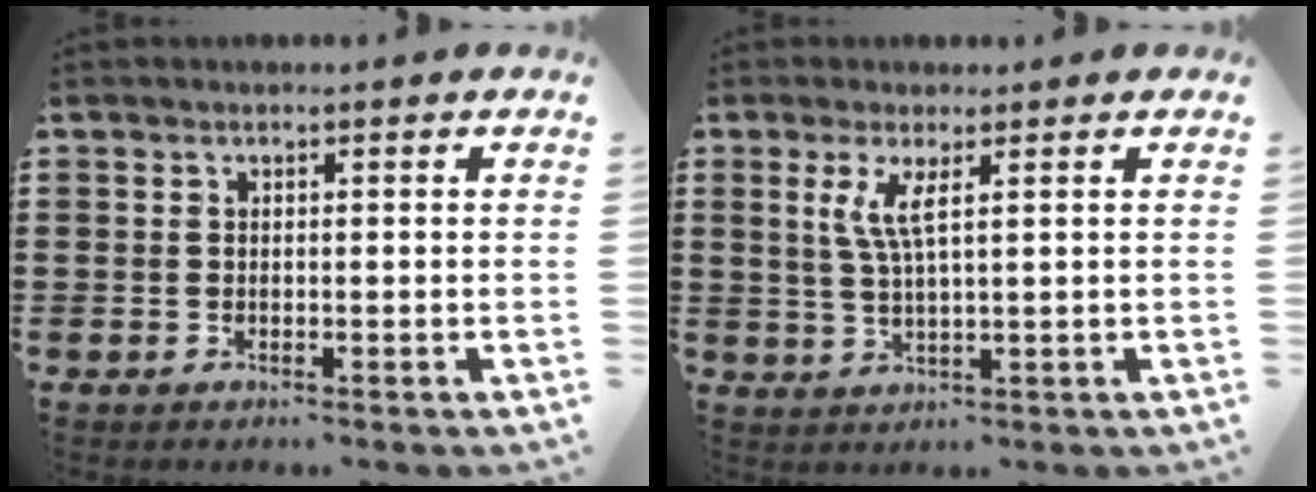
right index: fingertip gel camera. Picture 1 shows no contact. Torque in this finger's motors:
{"motor_torque": [0.09, -0.09, 0.37, 0.10]}